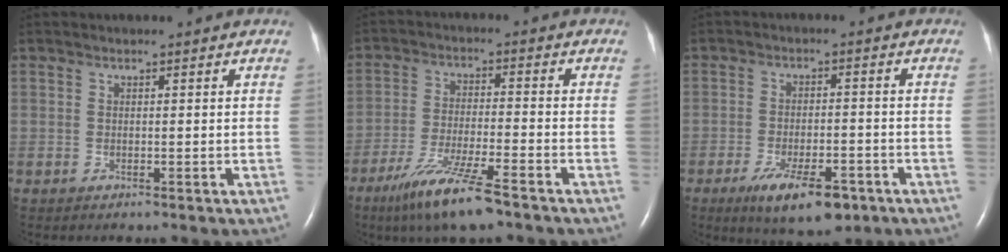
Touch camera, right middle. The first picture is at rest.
{"total": 10.2, "force": [-7.0, 0.3, 7.4], "torque": [-0.147, -0.030, -0.129]}
{"total": 9.6, "force": [-5.9, 3.1, 7.0], "torque": [-0.114, -0.010, -0.089]}